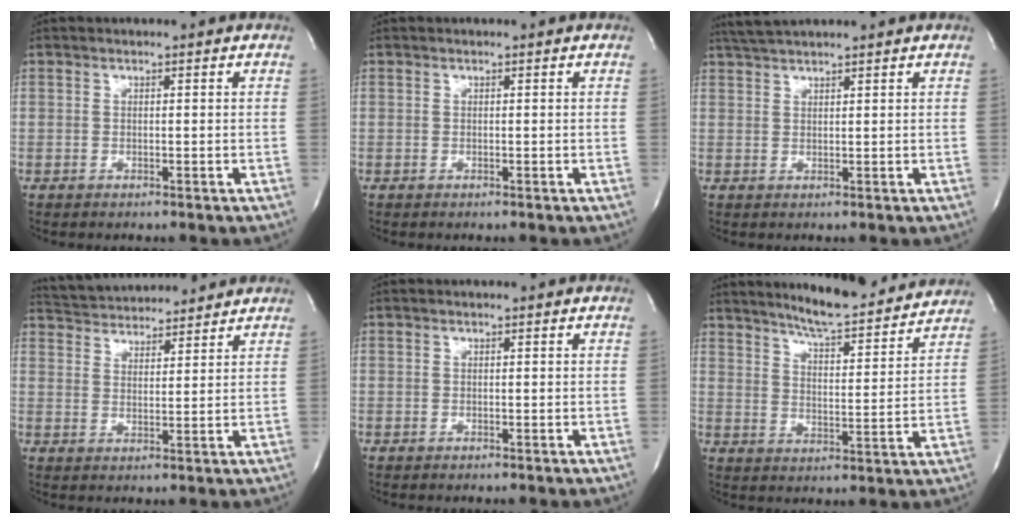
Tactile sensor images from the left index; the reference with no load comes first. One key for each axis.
{"total": 0.0}
{"total": 4.3, "fx": 4.0, "fy": -0.2, "fz": 1.7, "tx": -0.033, "ty": 0.027, "tz": 0.077}
{"total": 11.6, "fx": 11.1, "fy": 1.9, "fz": 2.8, "tx": -0.052, "ty": 0.024, "tz": 0.173}
{"total": 0.0}
{"total": 14.9, "fx": 13.8, "fy": 1.4, "fz": 5.6, "tx": -0.085, "ty": -0.009, "tz": 0.191}